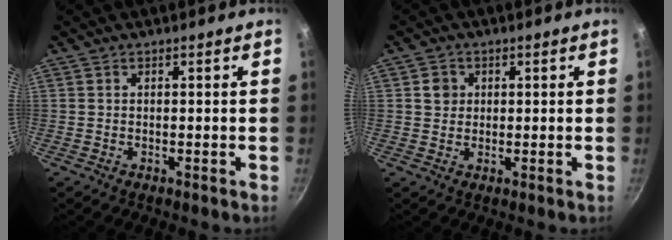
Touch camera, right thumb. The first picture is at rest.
{"total": 3.0, "force": [0.7, 2.8, 1.0], "torque": [0.000, 0.005, 0.009]}